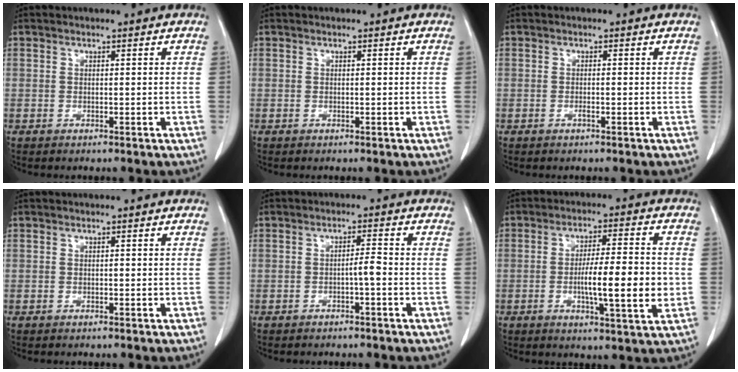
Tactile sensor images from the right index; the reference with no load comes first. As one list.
[{"total": 0.0}, {"total": 0.6, "force": [-0.3, 0.0, 0.6], "torque": [-0.010, 0.001, -0.002]}, {"total": 0.0}, {"total": 2.1, "force": [-0.7, 0.0, 1.9], "torque": [-0.029, 0.003, -0.014]}, {"total": 10.6, "force": [-1.5, 1.1, 10.5], "torque": [-0.170, -0.001, -0.027]}]